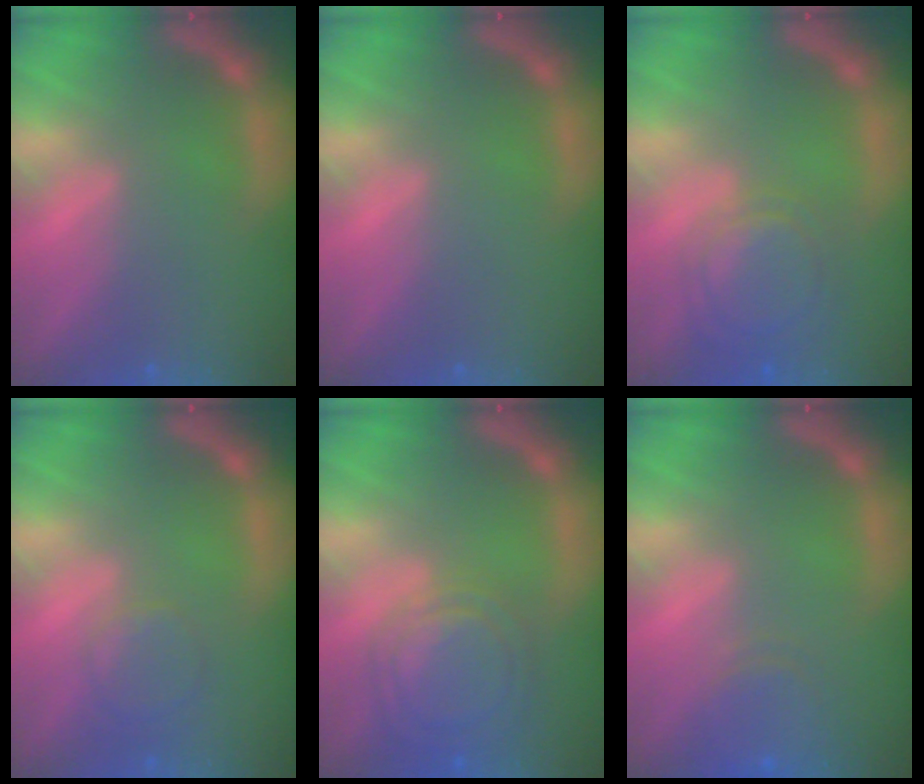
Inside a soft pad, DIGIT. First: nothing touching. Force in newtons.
{"total": 0.0}
{"total": 5.6}
{"total": 2.9}
{"total": 7.6}
{"total": 4.0}